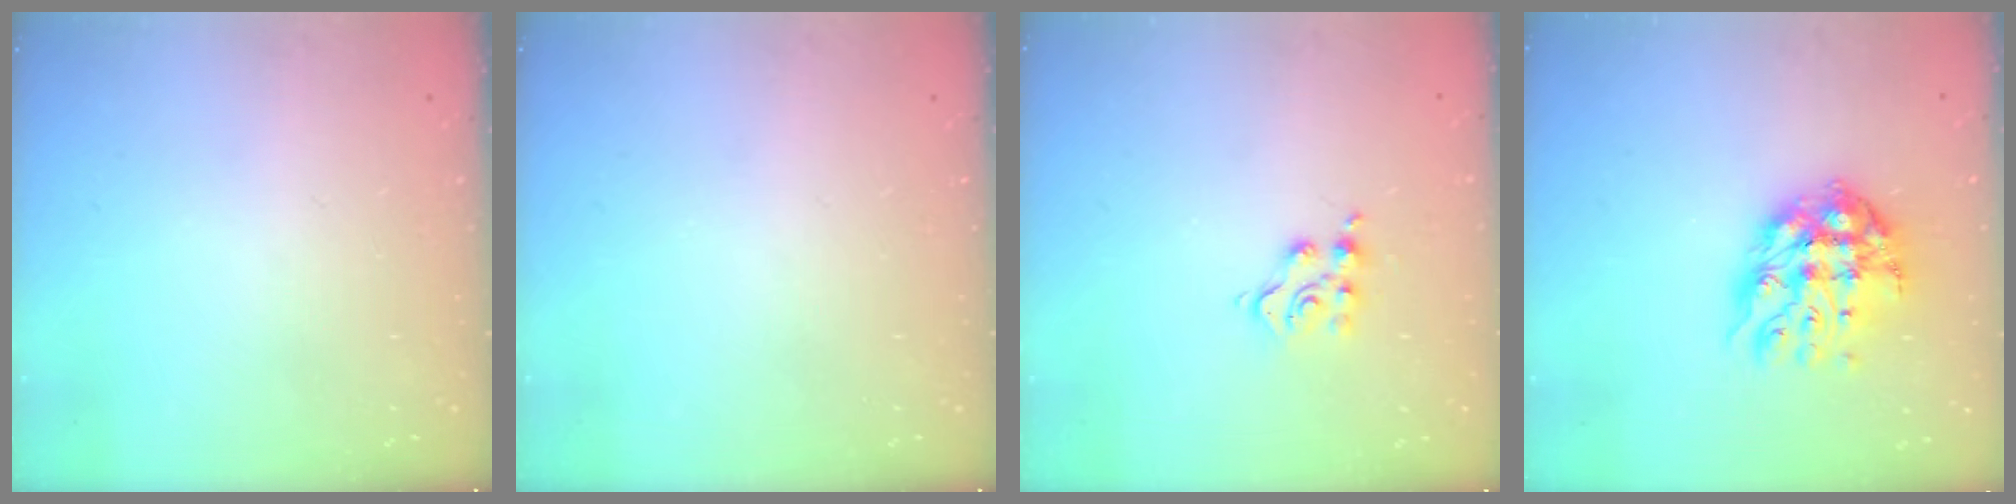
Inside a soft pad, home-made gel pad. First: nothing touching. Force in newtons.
{"total": 0.0}
{"total": 5.6, "press": 5.6, "slide": 0.1}
{"total": 14.3, "press": 14.2, "slide": 1.2}